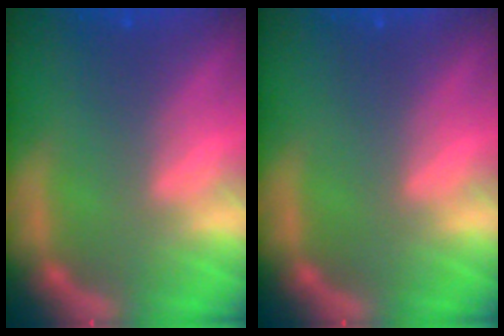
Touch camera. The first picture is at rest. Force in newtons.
{"total": 0.0}